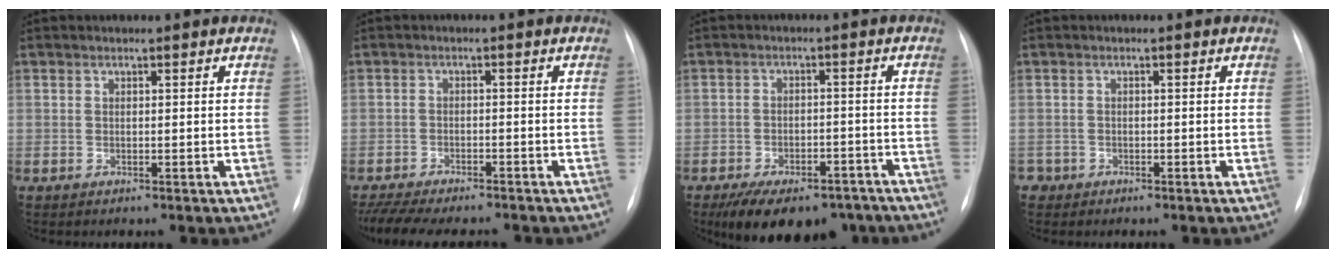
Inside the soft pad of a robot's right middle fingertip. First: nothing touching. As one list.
[{"total": 13.4, "force": [-11.7, 3.3, 5.7], "torque": [-0.119, -0.010, -0.165]}, {"total": 14.4, "force": [-10.7, 7.0, 6.5], "torque": [-0.105, 0.008, -0.146]}, {"total": 1.4, "force": [-1.0, 1.1, -0.2], "torque": [-0.002, 0.005, -0.017]}]